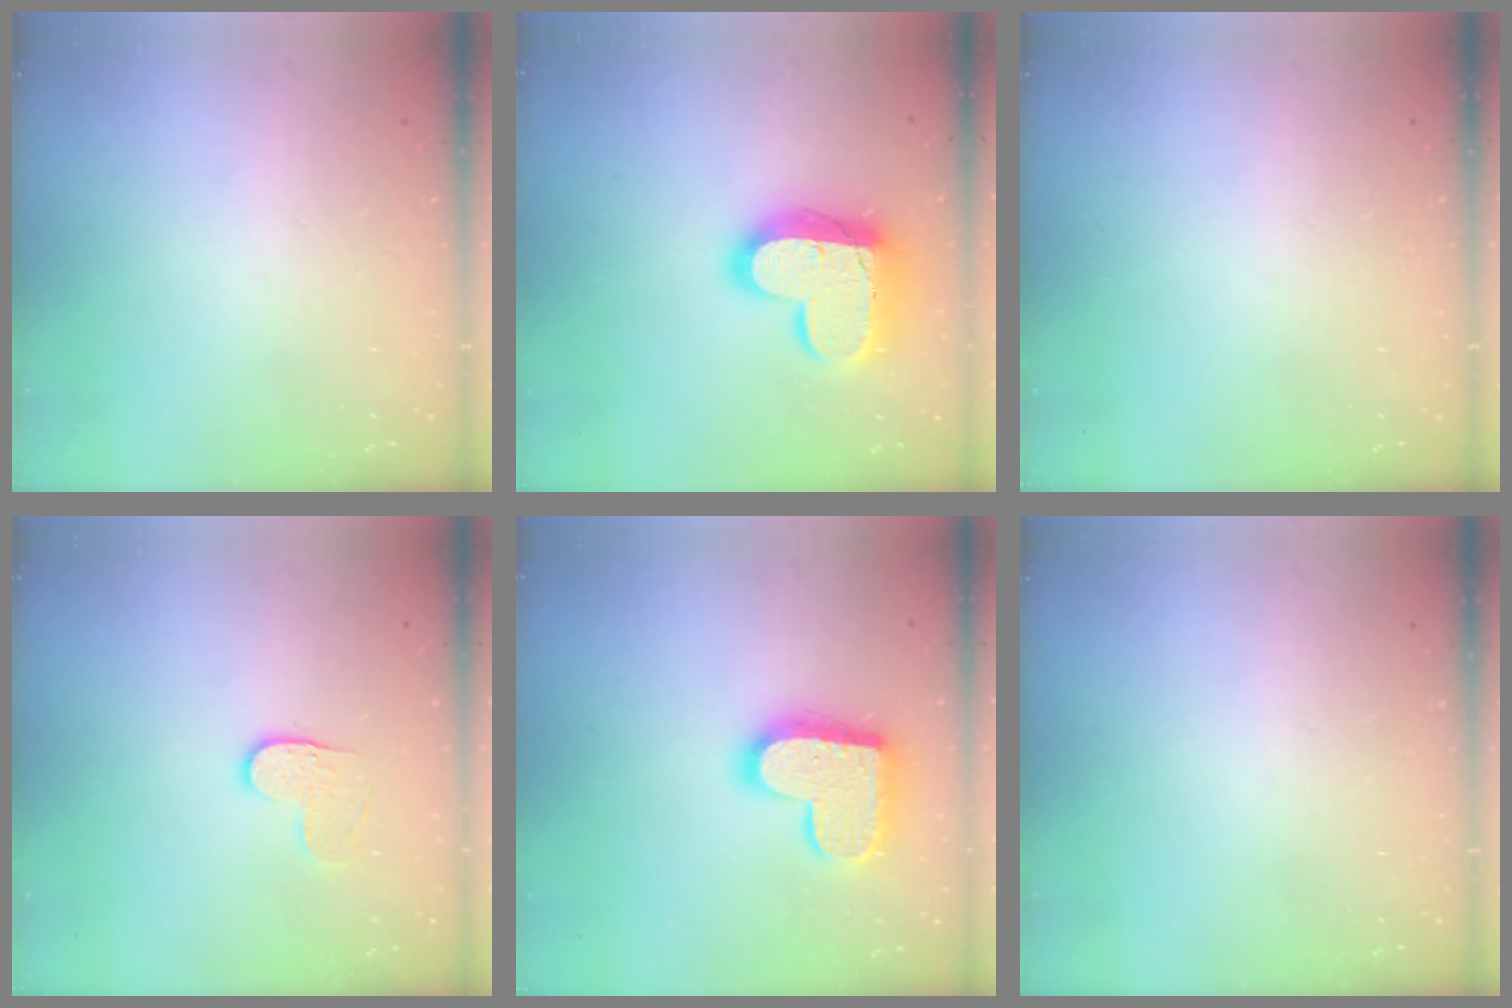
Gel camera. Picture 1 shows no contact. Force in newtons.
{"total": 17.8, "press": 17.8, "slide": 1.3}
{"total": 0.0}
{"total": 4.0, "press": 3.9, "slide": 0.4}
{"total": 16.3, "press": 16.3, "slide": 1.3}
{"total": 0.0}